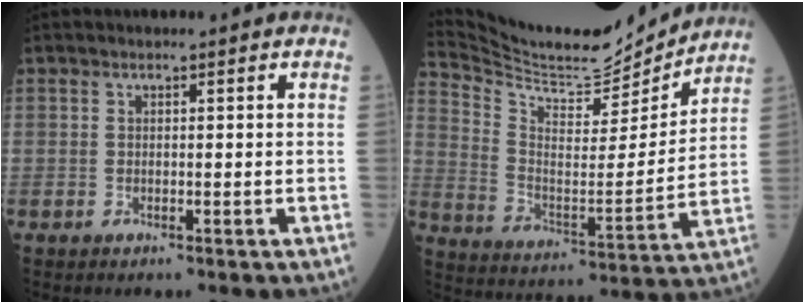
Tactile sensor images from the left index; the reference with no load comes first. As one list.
[{"total": 17.1, "force": [16.6, 1.6, 3.7], "torque": [-0.085, -0.034, 0.264]}]